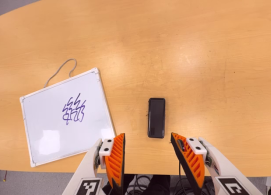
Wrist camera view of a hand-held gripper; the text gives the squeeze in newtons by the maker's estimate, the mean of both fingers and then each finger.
{"total": 0.0}